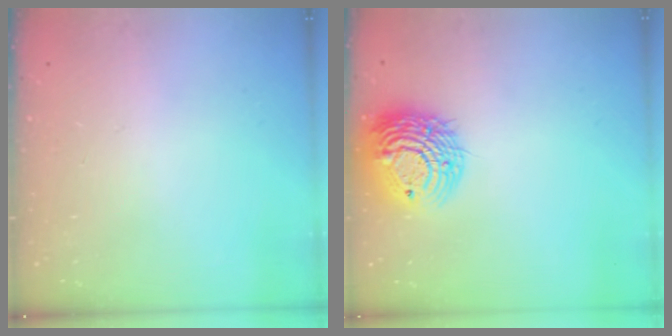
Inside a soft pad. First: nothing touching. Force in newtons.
{"total": 14.1, "press": 13.9, "slide": 1.9}